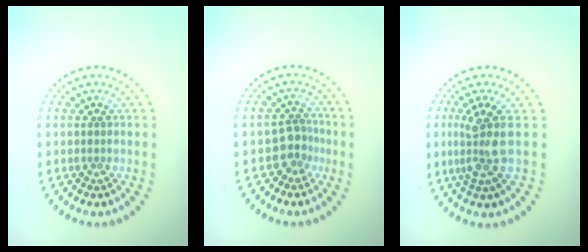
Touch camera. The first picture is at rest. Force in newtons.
{"total": 2.2, "press": 1.7, "slide": 1.5}
{"total": 3.7, "press": 2.8, "slide": 2.4}